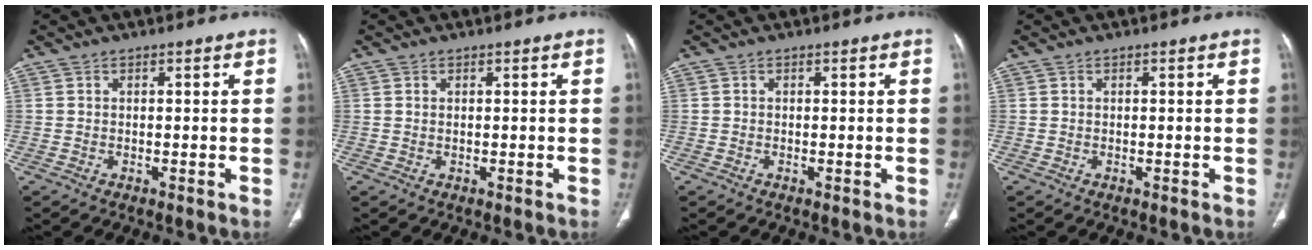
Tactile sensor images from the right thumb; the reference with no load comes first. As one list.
[{"total": 0.0}, {"total": 0.0}, {"total": 0.0}]